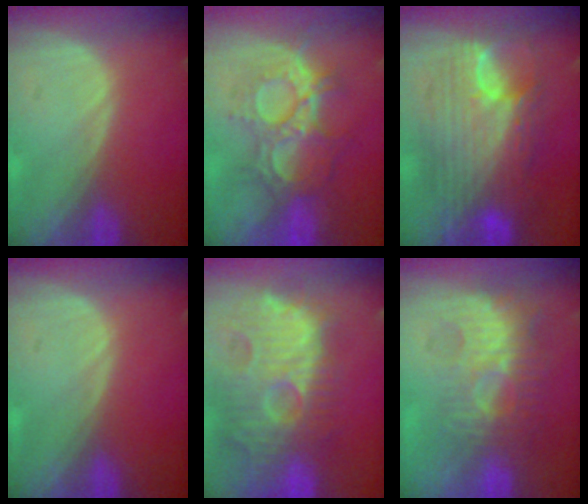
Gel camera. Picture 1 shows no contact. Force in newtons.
{"total": 8.8, "press": 8.8, "slide": 0.9}
{"total": 11.8, "press": 11.7, "slide": 1.1}
{"total": 0.0}
{"total": 14.0, "press": 12.4, "slide": 6.4}
{"total": 9.9, "press": 8.5, "slide": 5.0}